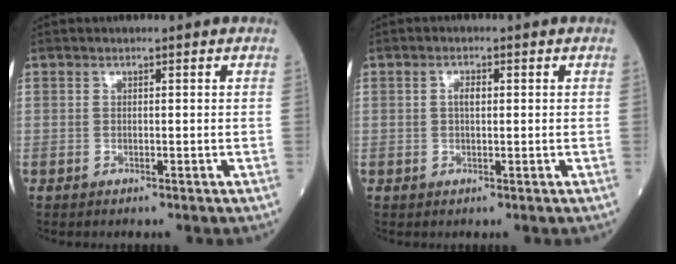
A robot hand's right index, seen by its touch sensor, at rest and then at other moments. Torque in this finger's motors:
{"motor_torque": [0.29, 0.07, 0.07, 0.05]}